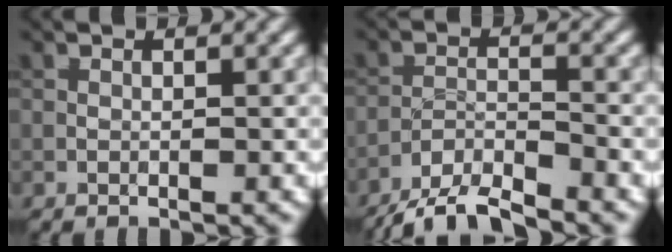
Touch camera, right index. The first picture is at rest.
{"total": 5.6, "force": [-5.0, 0.9, 2.2], "torque": [-0.044, -0.009, -0.097]}